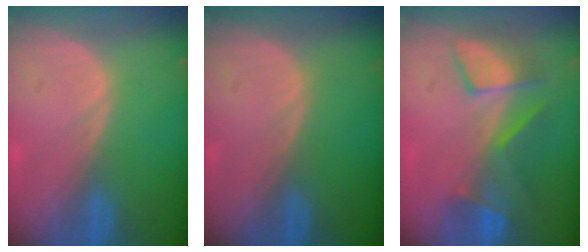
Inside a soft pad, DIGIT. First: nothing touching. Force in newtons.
{"total": 0.0}
{"total": 7.5, "press": 7.3, "slide": 1.5}